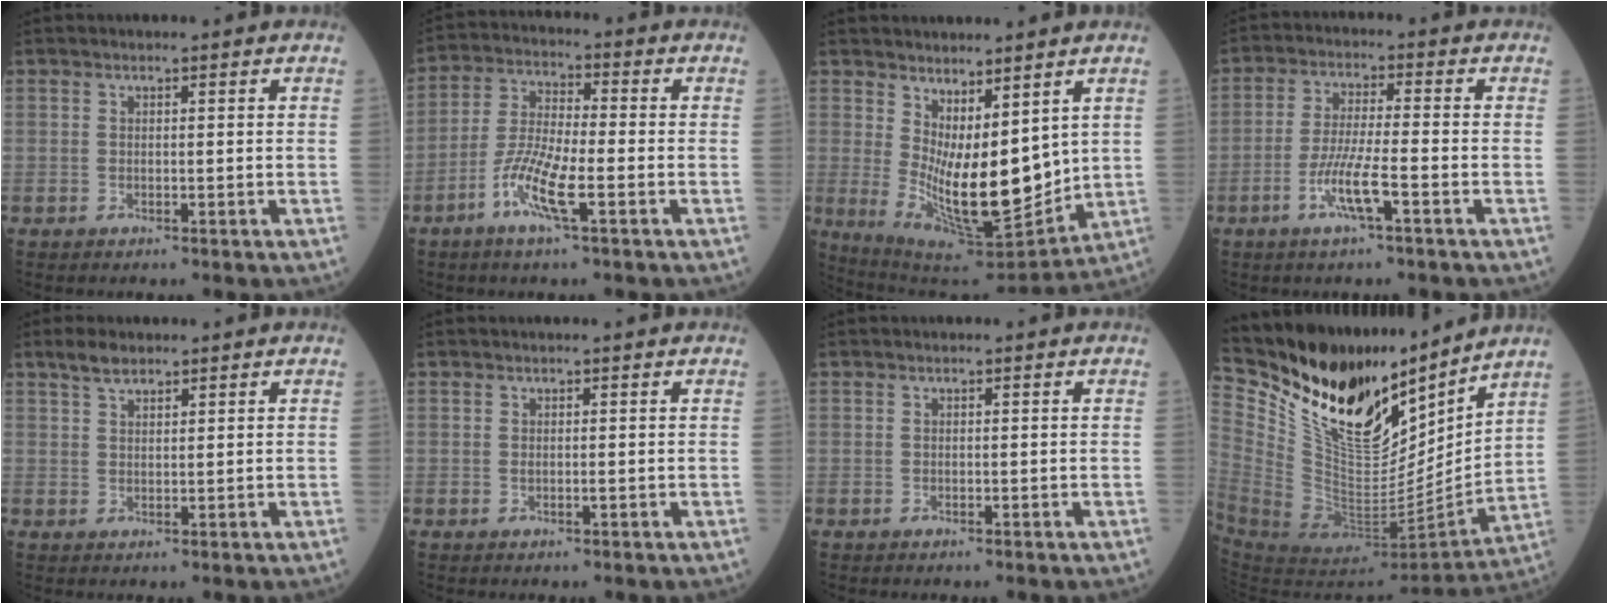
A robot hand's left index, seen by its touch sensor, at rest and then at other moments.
{"total": 8.8, "force": [-3.9, 1.2, 7.8], "torque": [-0.165, -0.006, -0.078]}
{"total": 12.8, "force": [1.9, 4.5, 11.9], "torque": [-0.192, -0.025, 0.060]}
{"total": 6.8, "force": [-3.2, 0.3, 6.0], "torque": [-0.123, -0.007, -0.062]}
{"total": 2.8, "force": [2.3, 1.0, 1.4], "torque": [-0.034, 0.009, 0.044]}
{"total": 0.6, "force": [0.1, -0.1, 0.6], "torque": [-0.016, 0.005, 0.003]}
{"total": 0.0}
{"total": 24.8, "force": [20.1, 7.9, 12.3], "torque": [-0.258, -0.030, 0.359]}